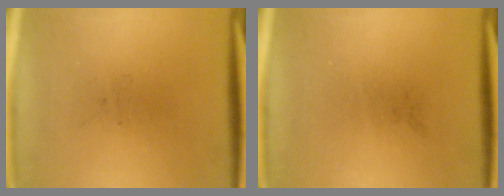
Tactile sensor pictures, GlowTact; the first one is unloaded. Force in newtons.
{"total": 0.0}